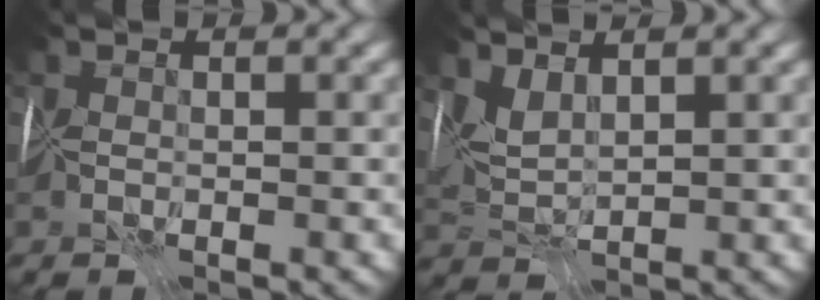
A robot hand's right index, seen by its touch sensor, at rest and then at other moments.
{"total": 2.0, "force": [1.9, -0.4, 0.4], "torque": [-0.010, 0.000, 0.045]}